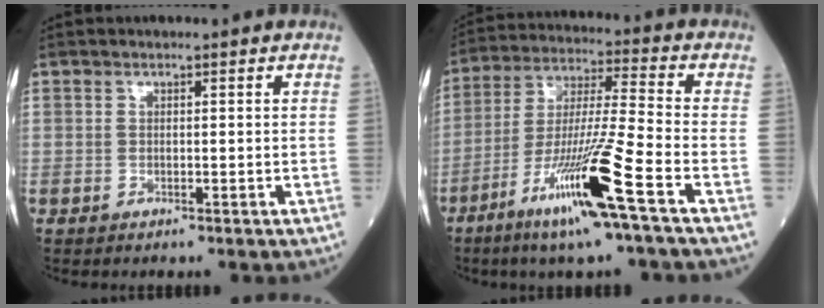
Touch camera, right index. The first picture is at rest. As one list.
[{"total": 15.0, "force": [-7.5, -1.1, 13.0], "torque": [-0.253, -0.027, -0.140]}]